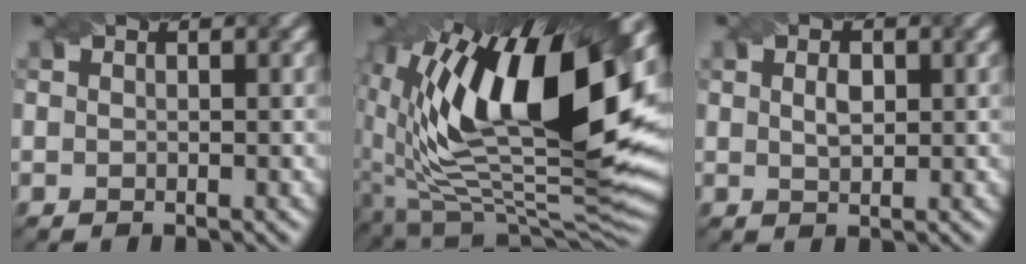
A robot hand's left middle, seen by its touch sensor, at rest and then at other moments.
{"total": 17.4, "force": [4.9, 7.9, 14.7], "torque": [-0.247, -0.002, 0.083]}
{"total": 1.6, "force": [0.4, 0.9, 1.3], "torque": [-0.026, 0.001, 0.010]}